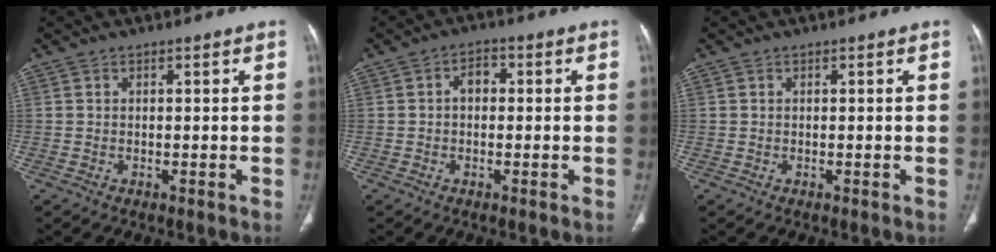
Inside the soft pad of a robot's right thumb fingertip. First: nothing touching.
{"total": 3.0, "force": [0.0, 2.2, 2.0], "torque": [-0.018, 0.015, -0.009]}
{"total": 0.0}